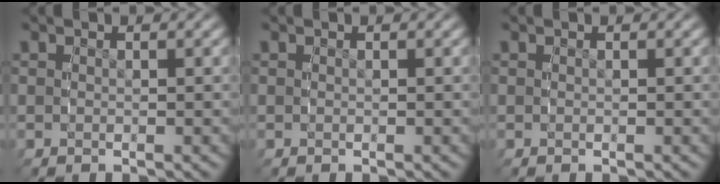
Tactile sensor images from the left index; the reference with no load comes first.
{"total": 0.0}
{"total": 0.0}